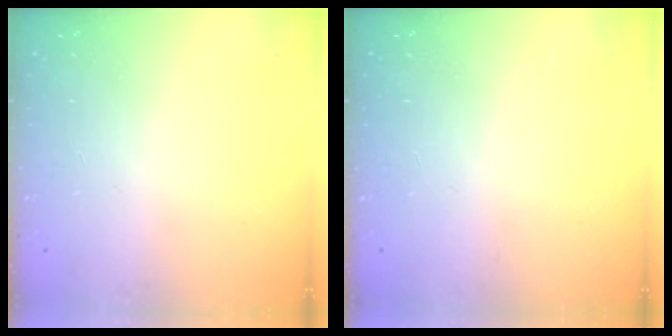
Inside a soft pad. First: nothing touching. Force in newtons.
{"total": 1.1, "press": 1.1, "slide": 0.3}